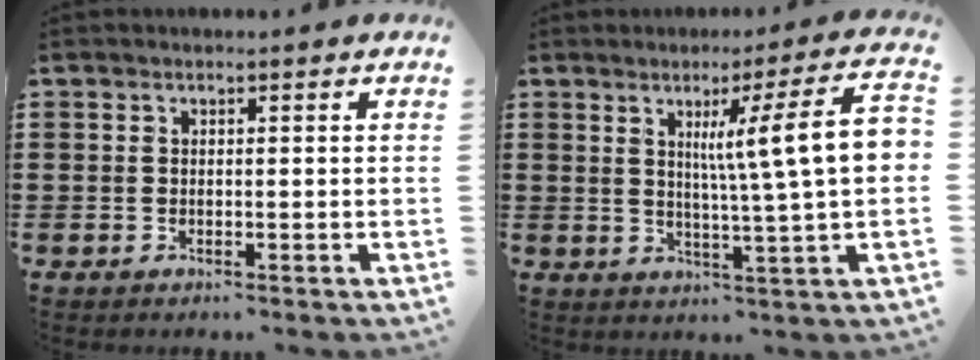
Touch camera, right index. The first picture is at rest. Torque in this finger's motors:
{"motor_torque": [2.14, 0.00, 1.00, 0.21]}